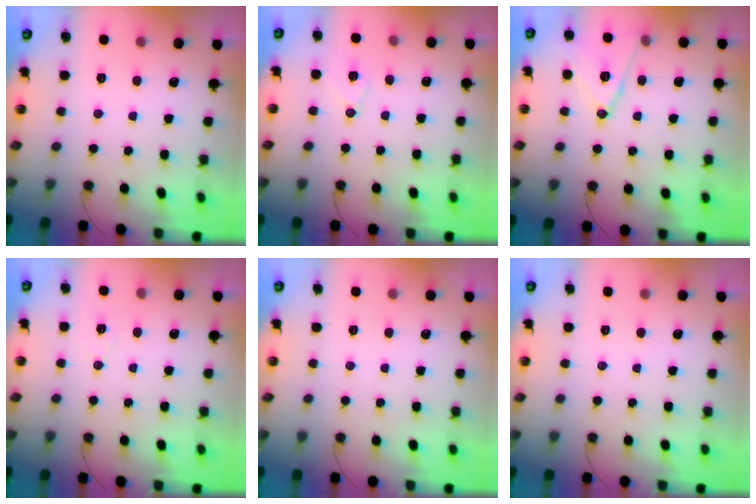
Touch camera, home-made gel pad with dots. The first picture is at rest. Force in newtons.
{"total": 6.8, "press": 6.6, "slide": 1.8}
{"total": 13.4, "press": 12.9, "slide": 3.4}
{"total": 6.2, "press": 4.2, "slide": 4.6}
{"total": 0.0}
{"total": 2.0, "press": 0.4, "slide": 2.0}